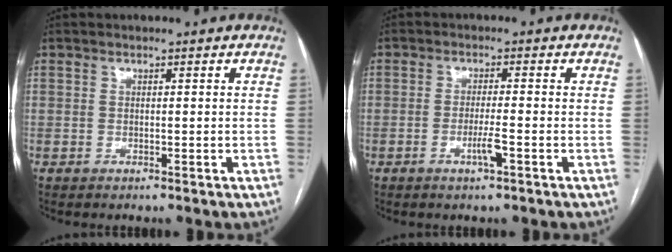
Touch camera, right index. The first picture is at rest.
{"total": 3.1, "force": [-1.3, -0.1, 2.8], "torque": [-0.053, -0.002, -0.024]}